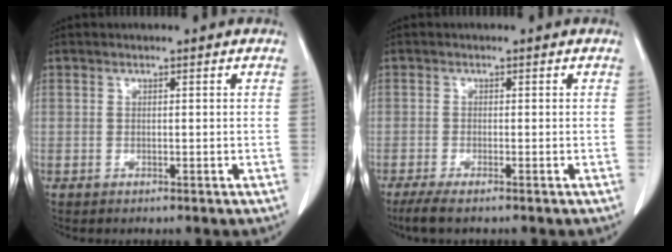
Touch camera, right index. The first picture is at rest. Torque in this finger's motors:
{"motor_torque": [0.21, -0.17, 0.14, 0.03]}